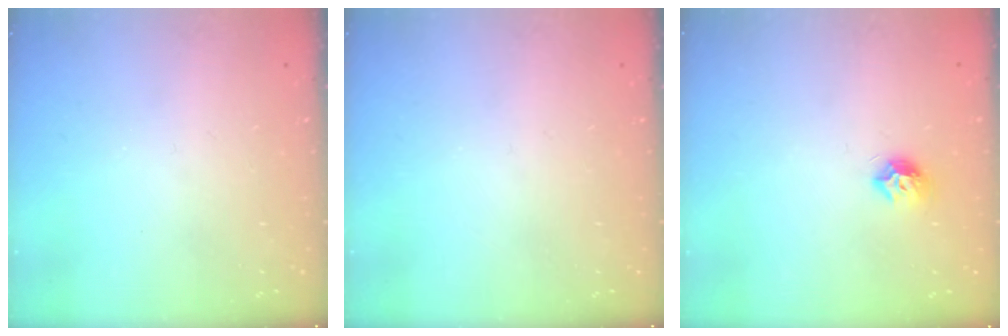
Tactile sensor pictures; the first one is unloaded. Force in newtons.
{"total": 0.0}
{"total": 7.9, "press": 7.9, "slide": 0.8}